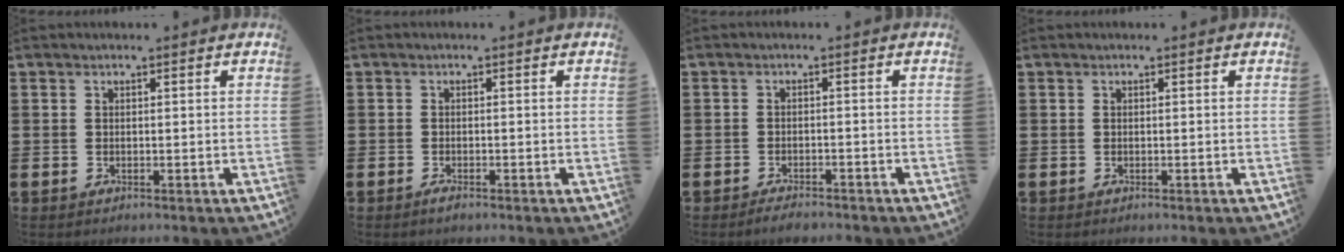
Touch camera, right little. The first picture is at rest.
{"total": 0.9, "force": [-0.6, 0.3, 0.6], "torque": [-0.011, -0.002, -0.011]}
{"total": 1.5, "force": [-1.5, 0.1, 0.4], "torque": [-0.009, 0.000, -0.028]}
{"total": 0.0}